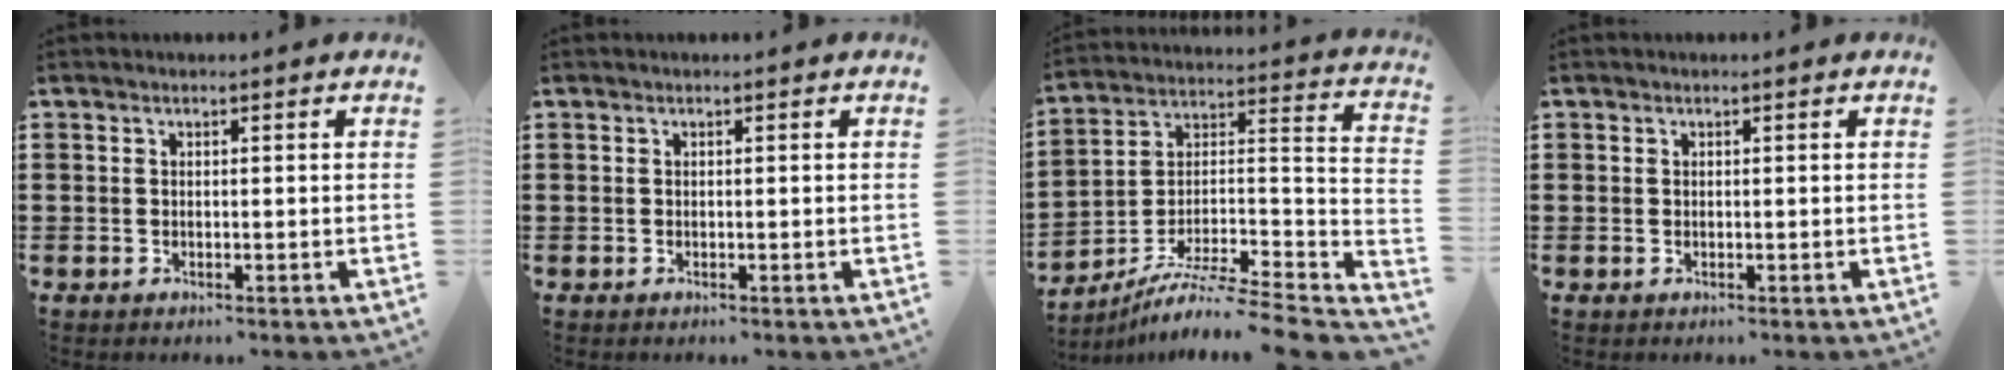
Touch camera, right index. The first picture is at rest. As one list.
[{"total": 0.0}, {"total": 7.3, "force": [-5.8, 0.4, 4.4], "torque": [-0.080, -0.010, -0.121]}, {"total": 0.0}]